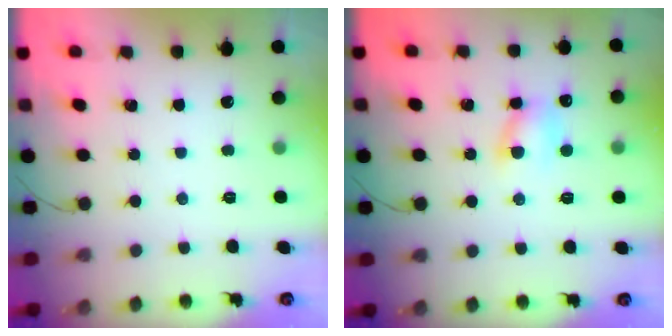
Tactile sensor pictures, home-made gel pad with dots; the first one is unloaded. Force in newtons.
{"total": 6.0, "press": 5.9, "slide": 1.3}